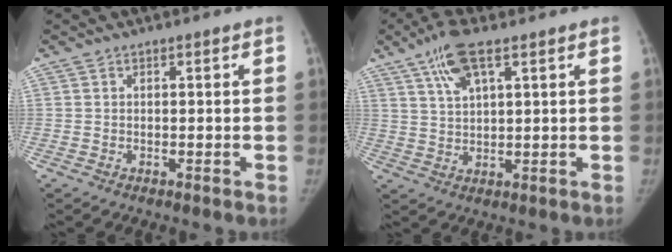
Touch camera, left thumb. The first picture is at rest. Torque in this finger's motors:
{"motor_torque": [-0.14, 0.09, -0.02, 0.37, -0.03]}